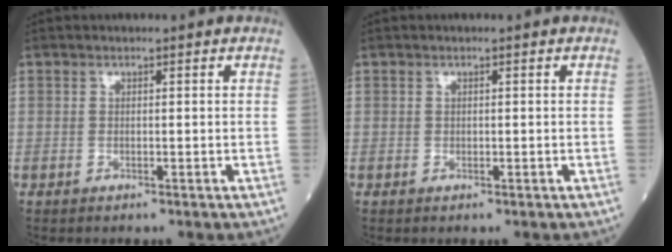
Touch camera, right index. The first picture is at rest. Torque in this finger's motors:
{"motor_torque": [-0.11, -0.08, -0.06, -0.01]}